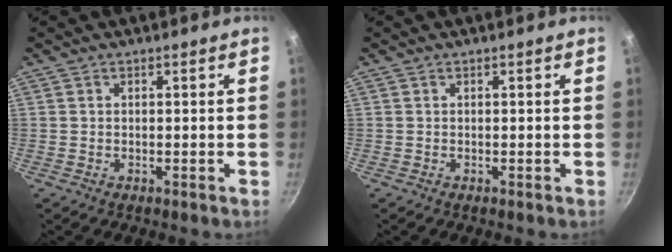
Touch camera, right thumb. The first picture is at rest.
{"total": 0.0}